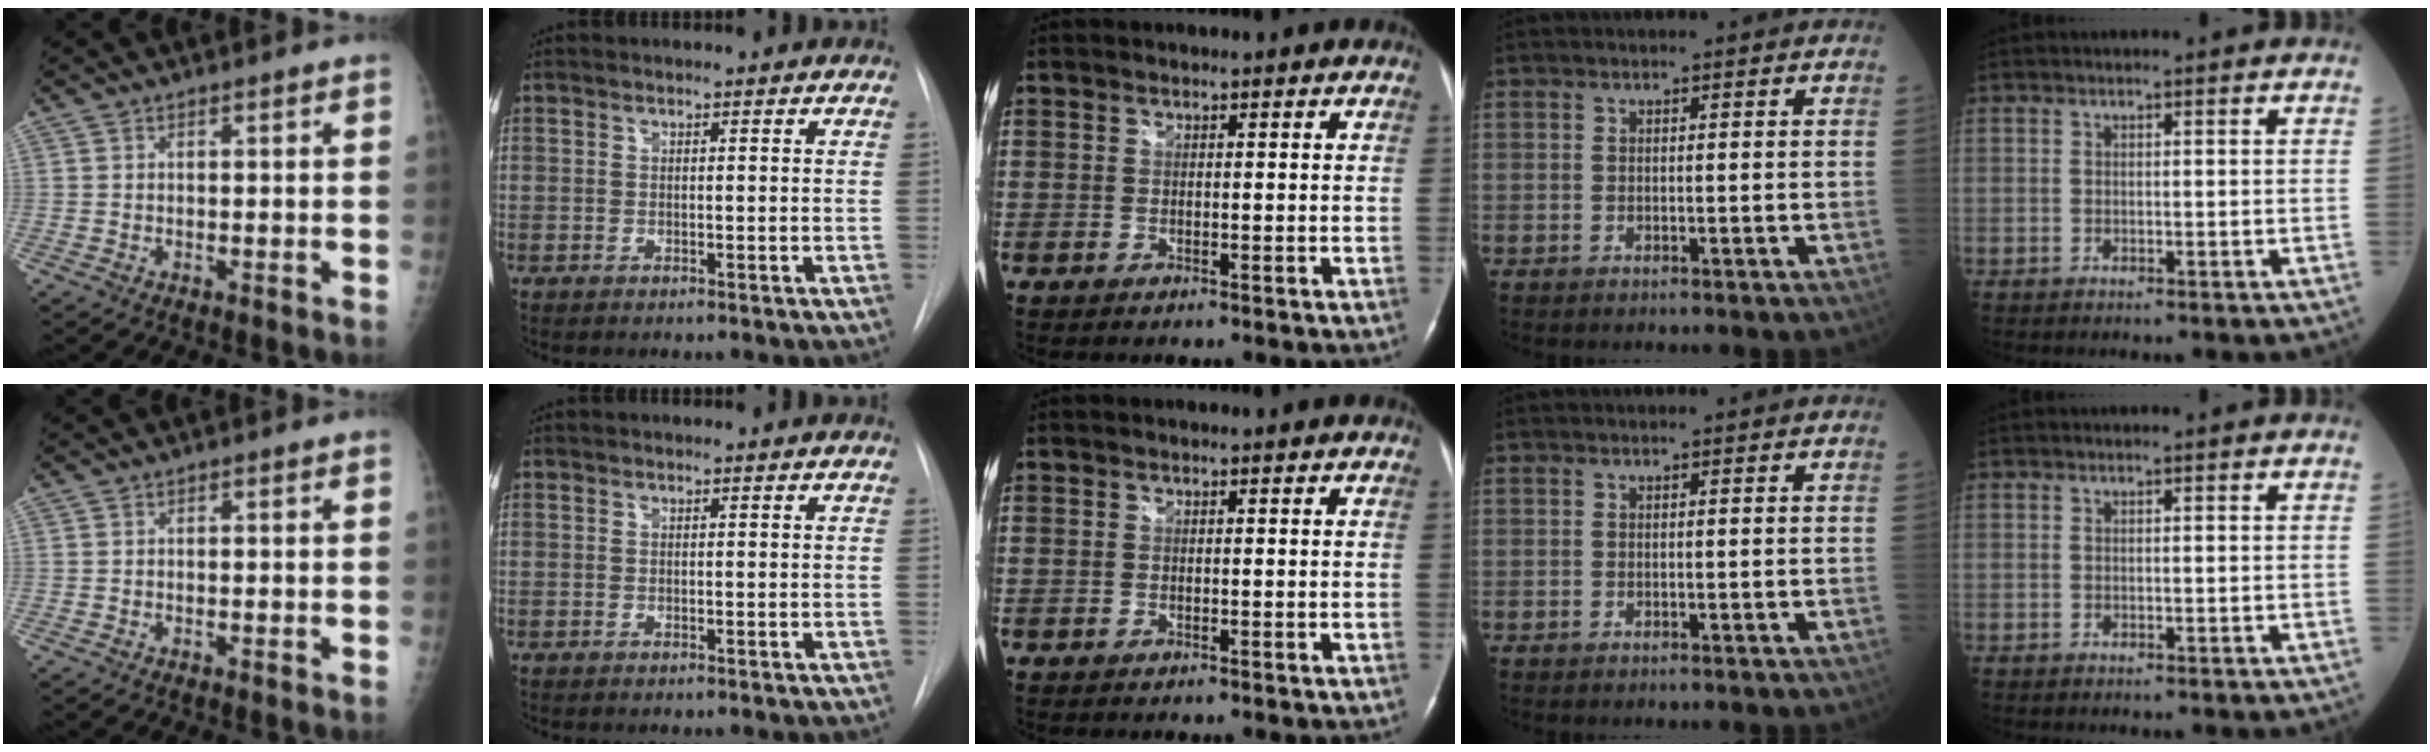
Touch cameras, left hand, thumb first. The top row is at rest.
{}